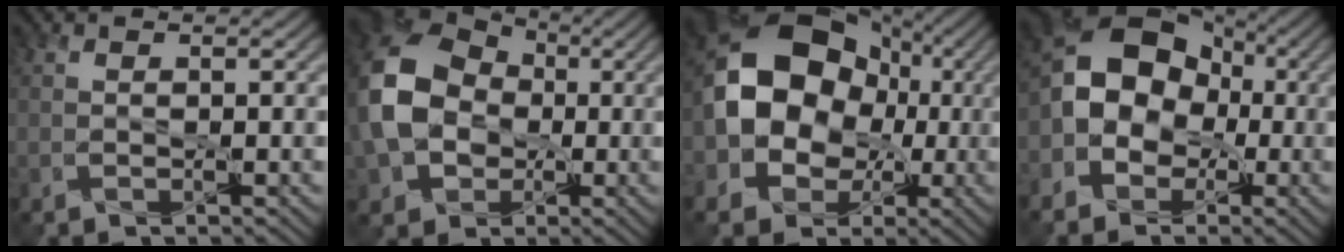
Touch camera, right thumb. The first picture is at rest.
{"total": 13.6, "force": [-0.6, 11.0, 8.0], "torque": [-0.218, -0.015, -0.008]}
{"total": 14.5, "force": [-0.5, 11.9, 8.4], "torque": [-0.149, 0.002, -0.026]}
{"total": 10.0, "force": [-1.5, 8.2, 5.4], "torque": [-0.093, 0.002, -0.050]}